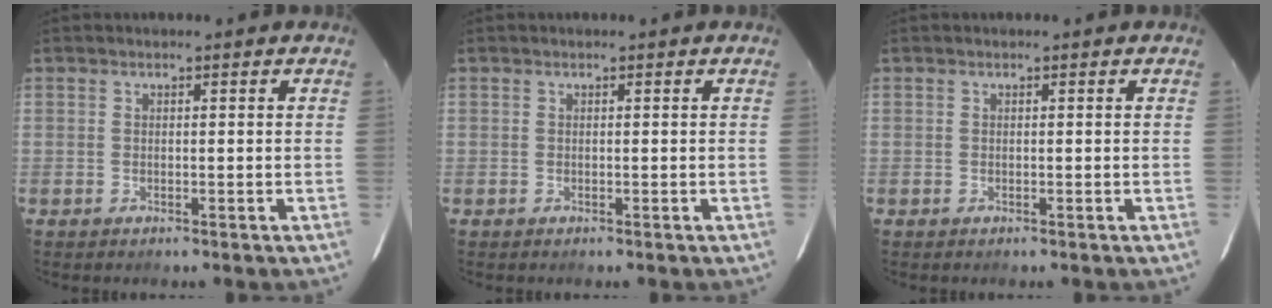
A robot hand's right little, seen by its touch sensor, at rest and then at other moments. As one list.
[{"total": 0.0}, {"total": 0.0}]